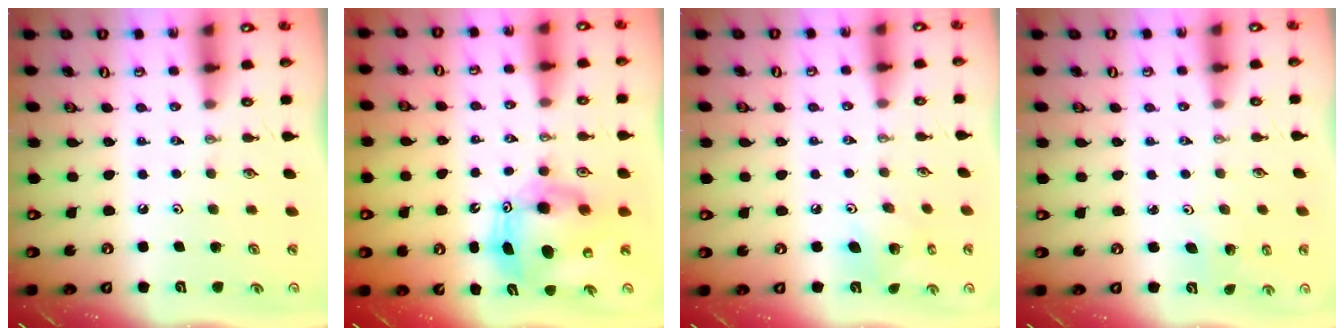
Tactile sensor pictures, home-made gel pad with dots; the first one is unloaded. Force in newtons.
{"total": 11.7, "press": 11.7, "slide": 0.8}
{"total": 6.6, "press": 6.6, "slide": 0.3}
{"total": 1.1, "press": 1.1, "slide": 0.1}